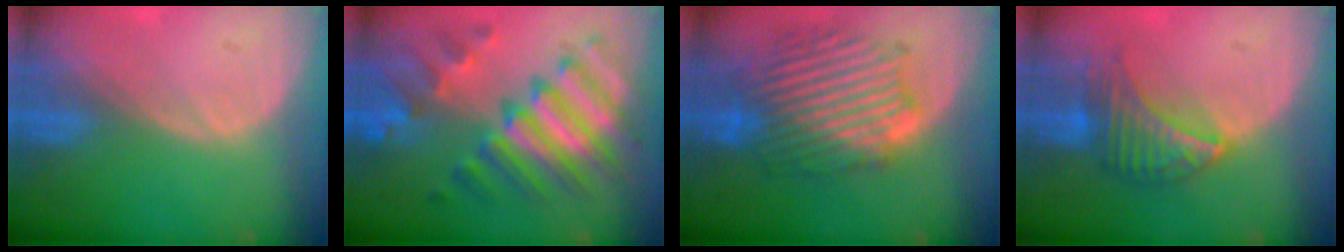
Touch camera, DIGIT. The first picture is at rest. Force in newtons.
{"total": 11.8, "press": 11.8, "slide": 1.2}
{"total": 10.7, "press": 10.7, "slide": 0.5}
{"total": 6.5, "press": 6.5, "slide": 0.9}